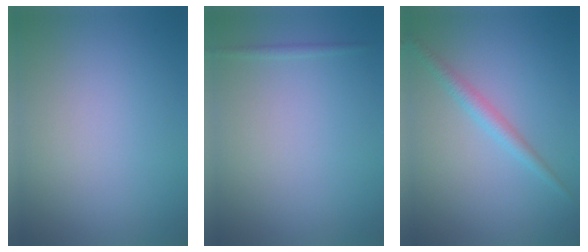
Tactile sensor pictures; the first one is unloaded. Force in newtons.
{"total": 0.5, "press": 0.5, "slide": 0.1}
{"total": 2.0, "press": 2.0, "slide": 0.0}